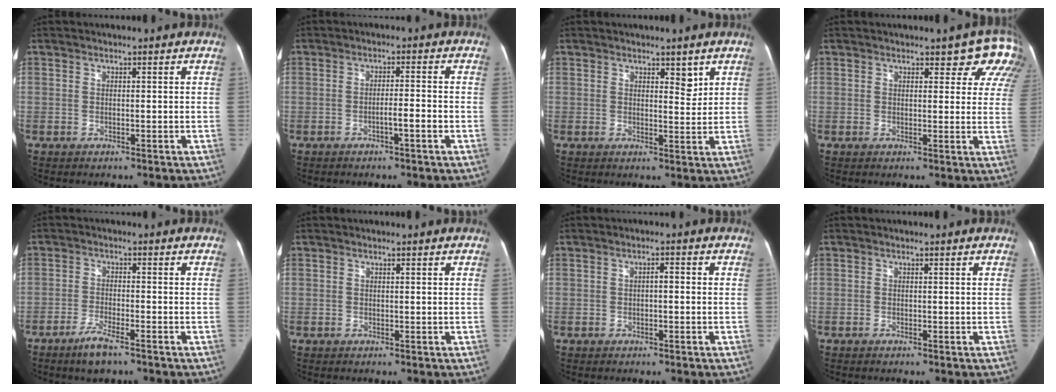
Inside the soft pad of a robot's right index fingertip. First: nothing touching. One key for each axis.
{"total": 3.0, "fx": -1.3, "fy": -0.1, "fz": 2.7, "tx": -0.037, "ty": 0.004, "tz": -0.023}
{"total": 2.6, "fx": 1.7, "fy": 1.0, "fz": 1.6, "tx": -0.015, "ty": -0.003, "tz": 0.027}
{"total": 7.2, "fx": 5.6, "fy": 3.5, "fz": 2.7, "tx": 0.000, "ty": -0.011, "tz": 0.036}
{"total": 4.5, "fx": -3.3, "fy": 0.8, "fz": 3.1, "tx": -0.068, "ty": -0.006, "tz": -0.057}
{"total": 0.0}
{"total": 1.3, "fx": -0.2, "fy": 0.4, "fz": 1.3, "tx": -0.017, "ty": 0.006, "tz": -0.005}
{"total": 0.0}